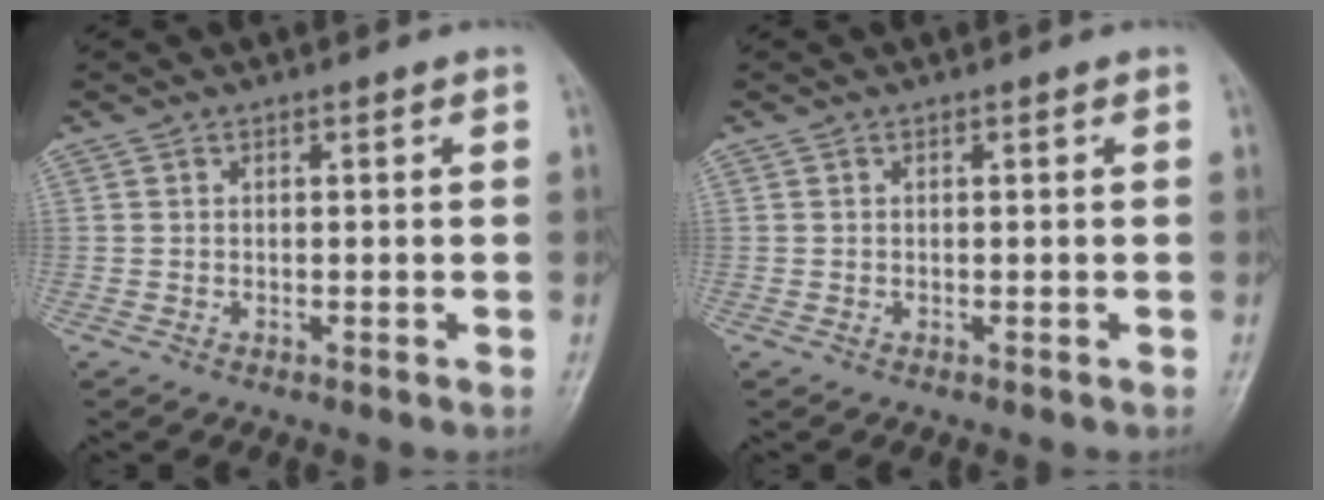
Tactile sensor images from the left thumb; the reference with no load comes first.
{"total": 0.0}